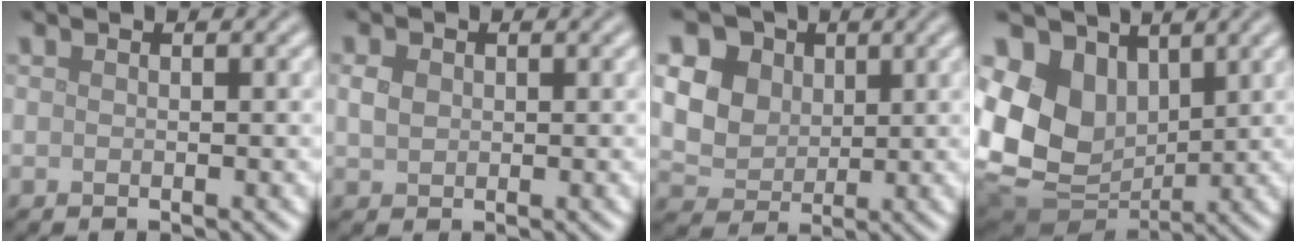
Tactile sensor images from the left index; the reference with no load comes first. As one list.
[{"total": 1.5, "force": [0.3, 1.2, 0.8], "torque": [-0.017, 0.003, 0.006]}, {"total": 10.1, "force": [3.8, 8.0, 4.8], "torque": [-0.115, 0.028, 0.061]}, {"total": 11.5, "force": [2.4, 8.8, 7.1], "torque": [-0.173, -0.005, 0.046]}]